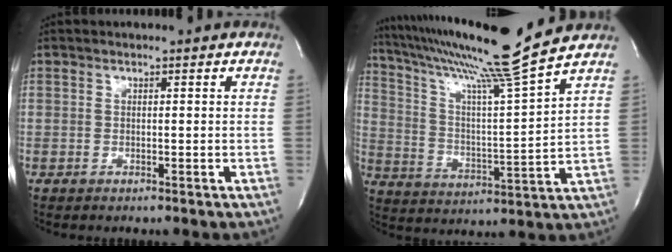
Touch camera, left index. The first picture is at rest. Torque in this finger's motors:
{"motor_torque": [0.31, -0.39, 0.48, 0.15]}